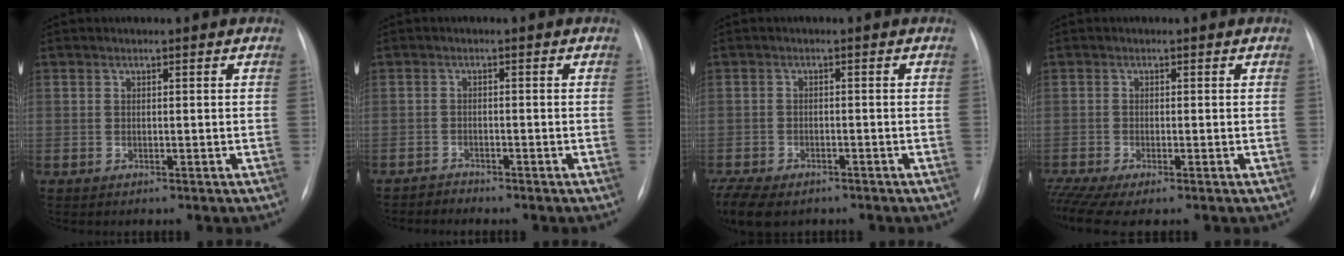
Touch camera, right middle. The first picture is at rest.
{"total": 1.3, "force": [-1.2, 0.1, -0.6], "torque": [0.018, -0.006, -0.022]}
{"total": 12.1, "force": [-8.3, 6.5, 5.9], "torque": [-0.148, -0.012, -0.118]}
{"total": 4.7, "force": [-3.3, 0.8, 3.2], "torque": [-0.070, -0.007, -0.063]}